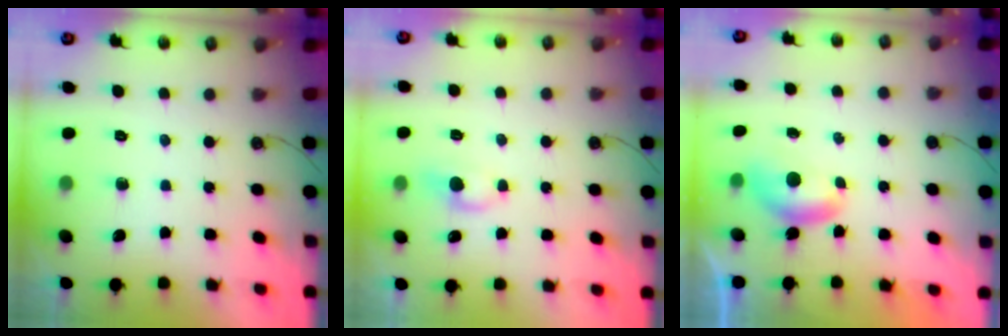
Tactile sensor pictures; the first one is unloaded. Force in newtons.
{"total": 1.7, "press": 1.6, "slide": 0.6}
{"total": 2.1, "press": 2.0, "slide": 0.4}